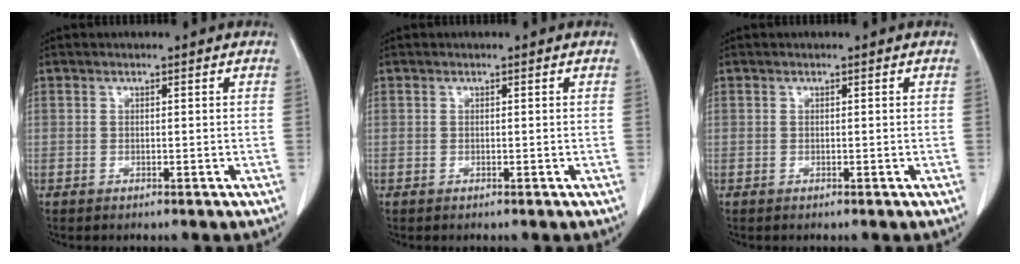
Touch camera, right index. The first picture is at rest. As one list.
[{"total": 0.0}, {"total": 0.0}]